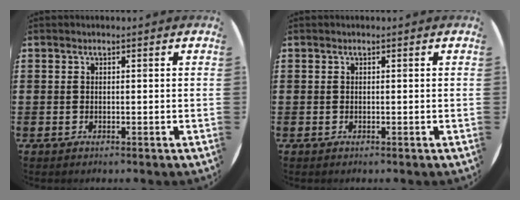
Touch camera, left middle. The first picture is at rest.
{"total": 0.0}